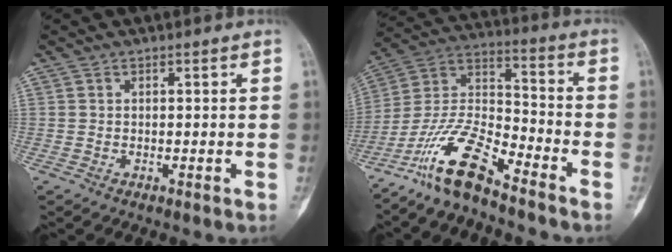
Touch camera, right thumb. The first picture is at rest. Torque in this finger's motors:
{"motor_torque": [0.57, 0.32, 1.35, -1.41, 0.15]}